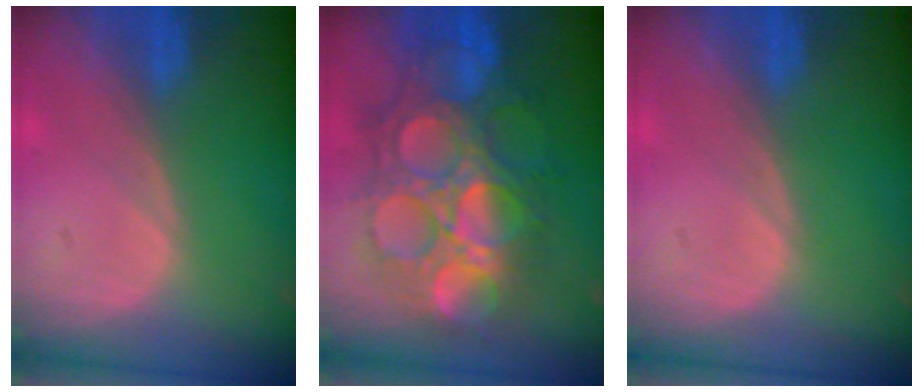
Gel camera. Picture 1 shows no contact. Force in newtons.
{"total": 13.5, "press": 13.4, "slide": 1.5}
{"total": 0.0}